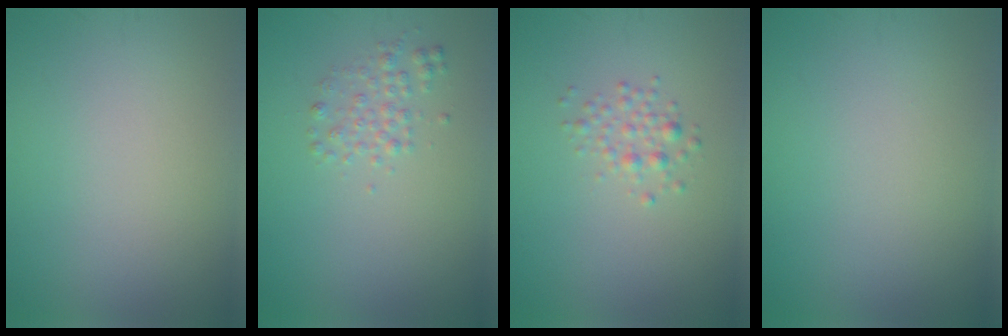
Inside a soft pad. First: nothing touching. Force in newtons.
{"total": 1.6, "press": 1.6, "slide": 0.0}
{"total": 1.5, "press": 1.5, "slide": 0.0}
{"total": 0.0}